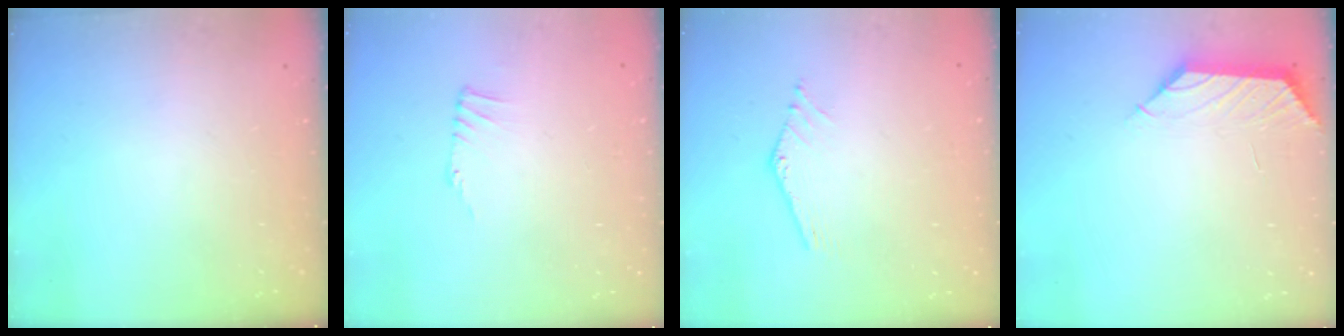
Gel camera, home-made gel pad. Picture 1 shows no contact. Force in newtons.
{"total": 1.3, "press": 1.2, "slide": 0.2}
{"total": 1.6, "press": 1.6, "slide": 0.0}
{"total": 2.9, "press": 2.9, "slide": 0.5}